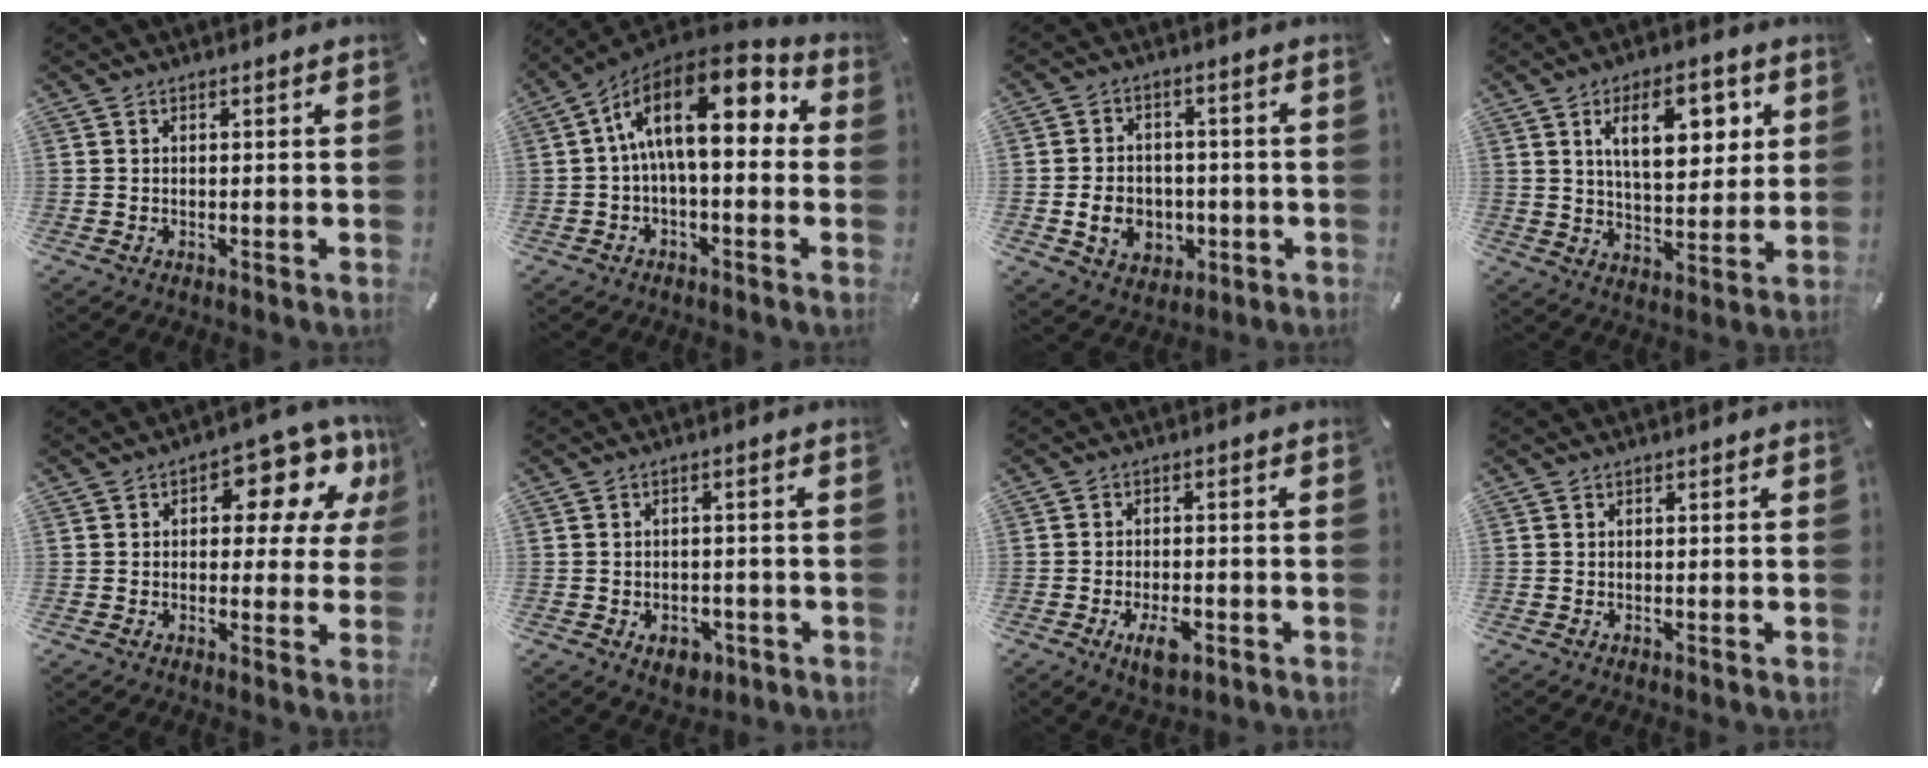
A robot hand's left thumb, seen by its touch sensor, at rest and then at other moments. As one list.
[{"total": 18.1, "force": [4.0, 8.3, 15.6], "torque": [-0.277, -0.016, 0.062]}, {"total": 8.6, "force": [-1.7, 7.1, 4.4], "torque": [-0.091, 0.011, -0.031]}, {"total": 13.7, "force": [5.8, 6.9, 10.3], "torque": [-0.150, -0.007, 0.093]}, {"total": 12.1, "force": [5.3, 6.5, 8.8], "torque": [-0.107, -0.039, 0.089]}, {"total": 4.8, "force": [-2.1, 3.4, 2.7], "torque": [-0.040, 0.006, -0.038]}, {"total": 5.7, "force": [-2.7, 2.8, 4.2], "torque": [-0.083, 0.007, -0.048]}, {"total": 0.0}]